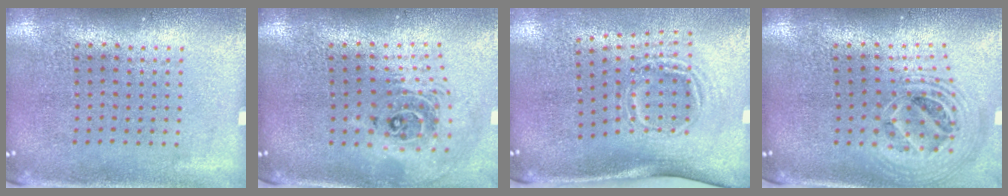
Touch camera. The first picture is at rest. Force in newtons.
{"total": 2.1, "press": 1.7, "slide": 1.4}
{"total": 1.8, "press": 1.2, "slide": 1.4}
{"total": 2.3, "press": 1.8, "slide": 1.5}